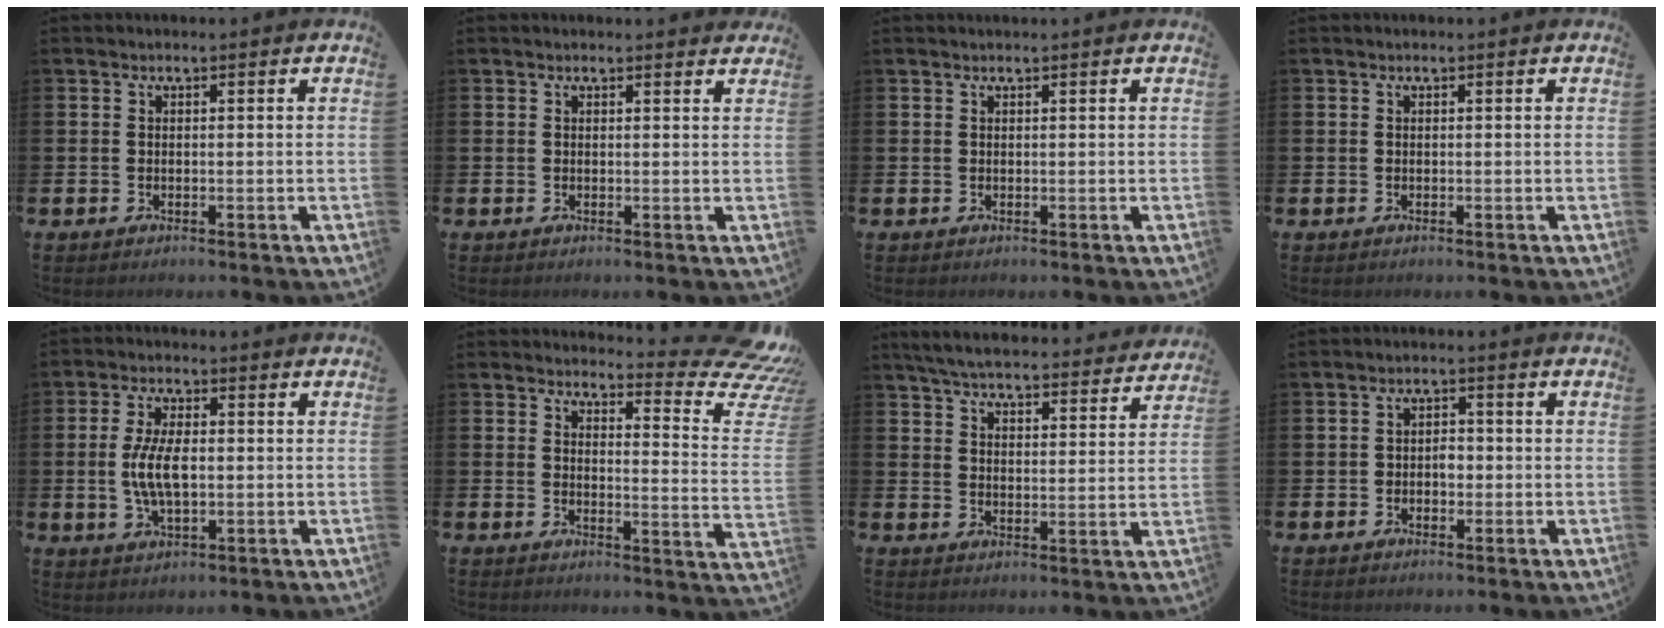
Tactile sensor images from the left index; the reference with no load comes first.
{"total": 0.7, "force": [0.7, 0.1, 0.1], "torque": [0.011, -0.004, 0.010]}
{"total": 0.0}
{"total": 0.0}
{"total": 6.6, "force": [0.0, 3.0, 5.9], "torque": [-0.120, 0.003, -0.004]}
{"total": 5.8, "force": [4.9, 1.7, 2.6], "torque": [-0.023, -0.055, 0.072]}
{"total": 6.1, "force": [5.9, 0.7, 1.4], "torque": [-0.044, -0.042, 0.102]}
{"total": 2.1, "force": [-0.6, 1.6, 1.2], "torque": [-0.013, 0.002, -0.017]}